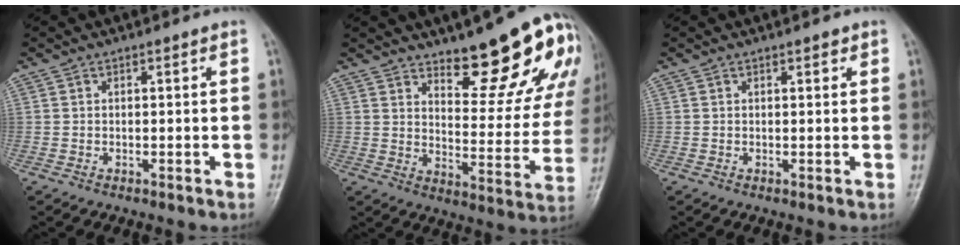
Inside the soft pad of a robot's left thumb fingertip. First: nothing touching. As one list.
[{"total": 18.3, "force": [13.0, 5.4, 11.6], "torque": [-0.107, -0.108, 0.178]}, {"total": 1.1, "force": [0.7, 0.5, 0.7], "torque": [-0.006, -0.001, 0.007]}]